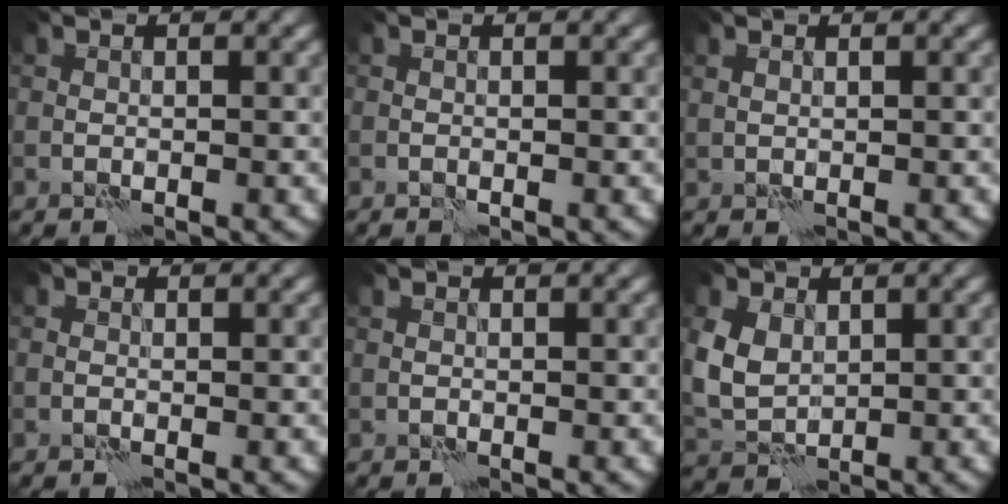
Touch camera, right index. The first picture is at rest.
{"total": 0.0}
{"total": 0.5, "force": [0.5, 0.1, 0.0], "torque": [0.001, -0.003, 0.014]}
{"total": 0.0}
{"total": 0.0}
{"total": 4.5, "force": [1.1, 3.3, 2.9], "torque": [-0.076, 0.000, 0.021]}